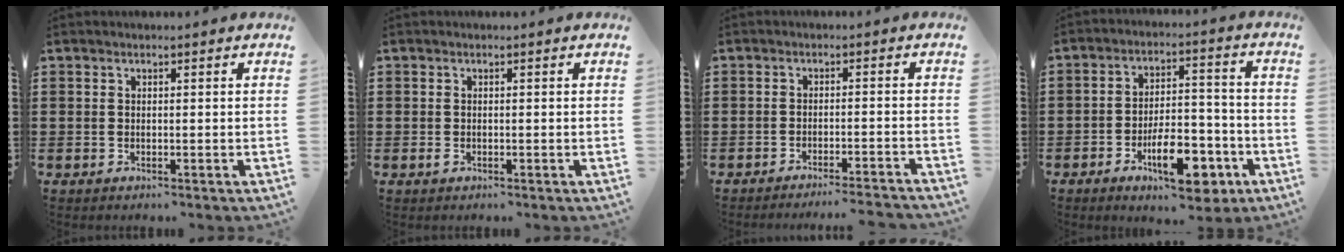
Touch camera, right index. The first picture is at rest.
{"total": 0.8, "force": [-0.3, 0.5, 0.5], "torque": [-0.013, 0.000, -0.006]}
{"total": 2.7, "force": [-2.6, -0.5, 0.6], "torque": [-0.012, -0.002, -0.055]}
{"total": 11.2, "force": [-5.8, 4.6, 8.5], "torque": [-0.116, 0.016, -0.095]}